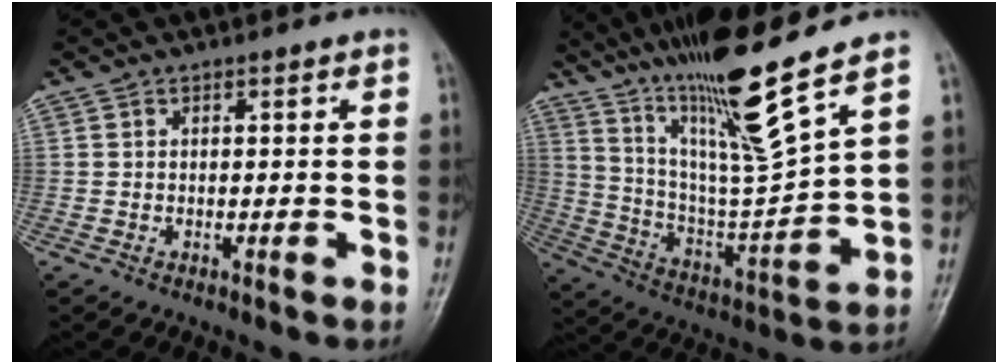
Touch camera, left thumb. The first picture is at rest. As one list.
[{"total": 18.6, "force": [13.0, 0.4, 13.3], "torque": [-0.214, -0.073, 0.238]}]